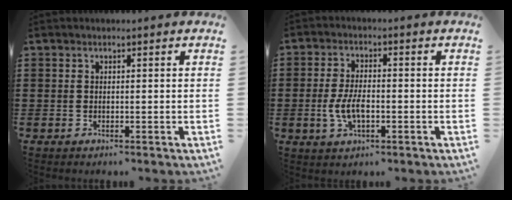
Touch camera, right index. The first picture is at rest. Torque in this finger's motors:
{"motor_torque": [0.91, -0.29, 0.48, 0.18]}